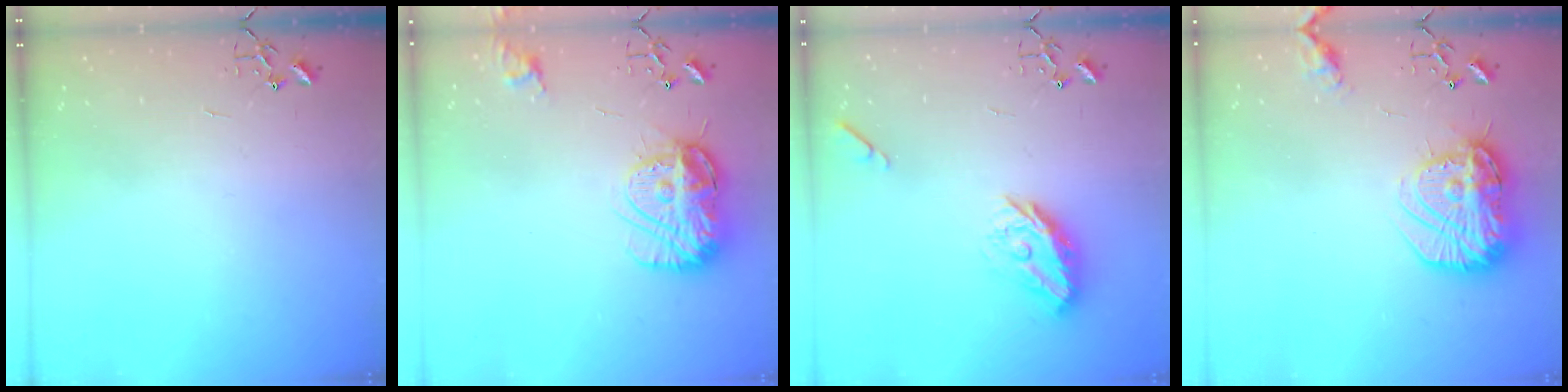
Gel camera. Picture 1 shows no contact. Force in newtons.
{"total": 14.7, "press": 14.7, "slide": 1.0}
{"total": 12.2, "press": 12.2, "slide": 0.7}
{"total": 19.3, "press": 19.2, "slide": 1.6}